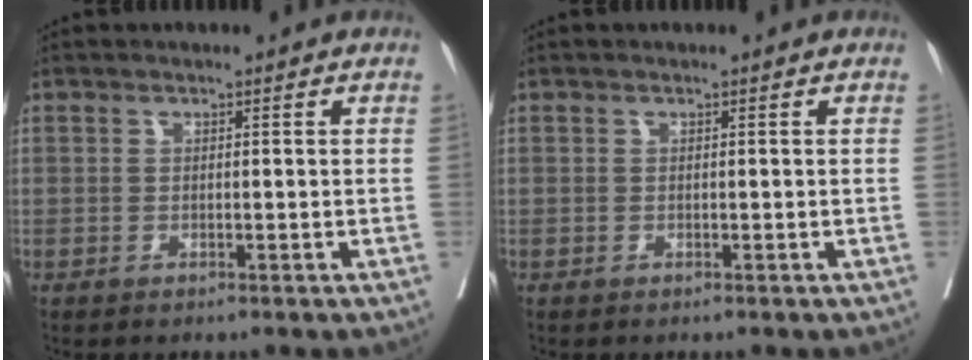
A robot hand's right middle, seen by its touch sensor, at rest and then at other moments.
{"total": 0.0}